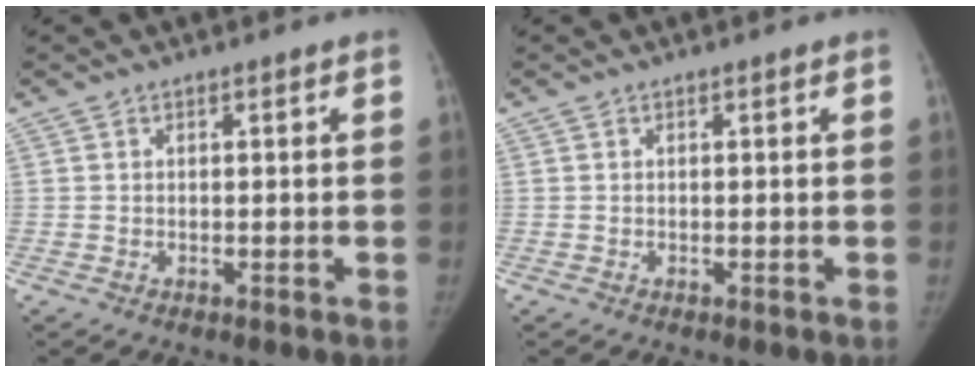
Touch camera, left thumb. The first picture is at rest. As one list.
[{"total": 0.0}]